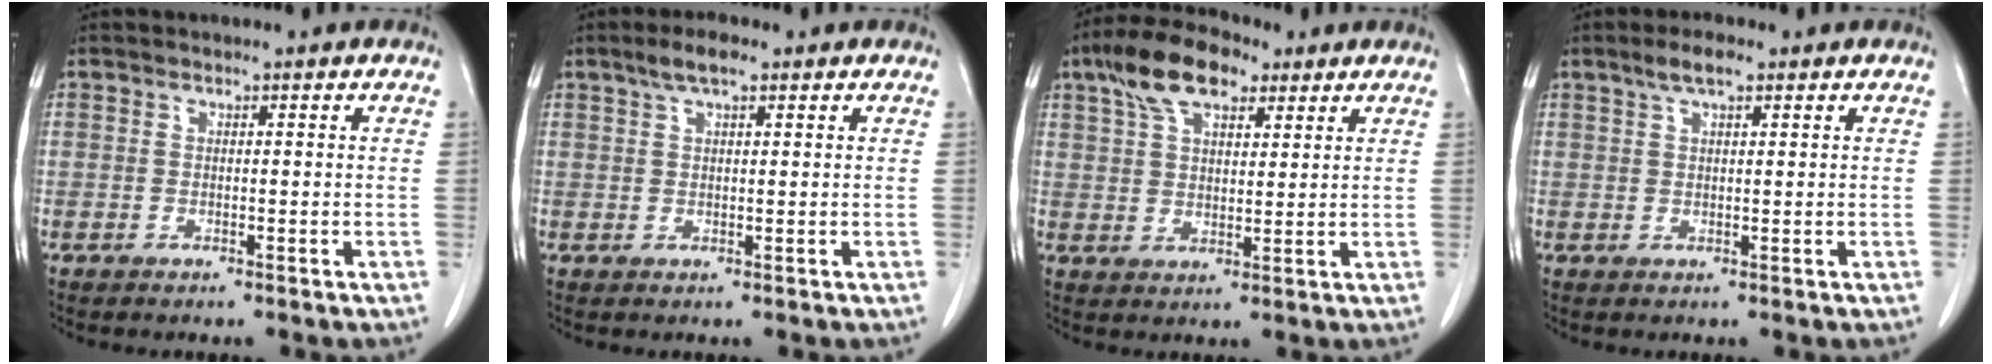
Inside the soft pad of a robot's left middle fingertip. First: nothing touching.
{"total": 3.5, "force": [2.3, 0.8, 2.5], "torque": [-0.053, 0.010, 0.043]}
{"total": 9.9, "force": [6.0, 4.2, 6.6], "torque": [-0.131, 0.029, 0.110]}
{"total": 3.3, "force": [2.1, 0.7, 2.3], "torque": [-0.049, 0.009, 0.041]}